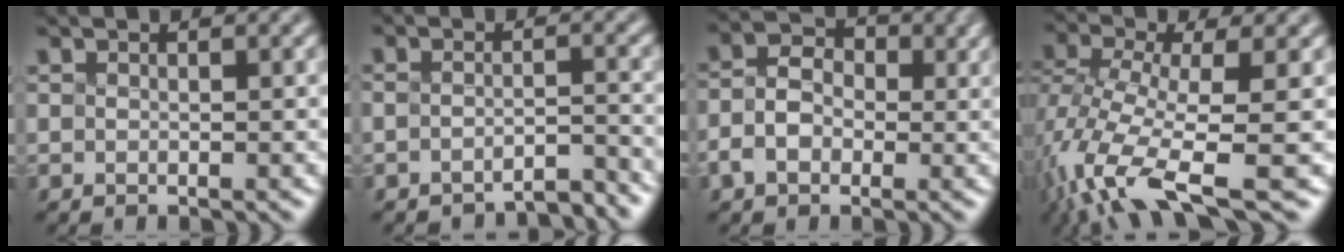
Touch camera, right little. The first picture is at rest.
{"total": 3.8, "force": [-3.7, -0.9, -0.5], "torque": [0.003, -0.007, -0.032]}
{"total": 2.3, "force": [-2.1, 1.0, 0.2], "torque": [-0.027, -0.006, -0.014]}
{"total": 8.1, "force": [-5.6, 1.1, 5.8], "torque": [-0.146, -0.020, -0.076]}